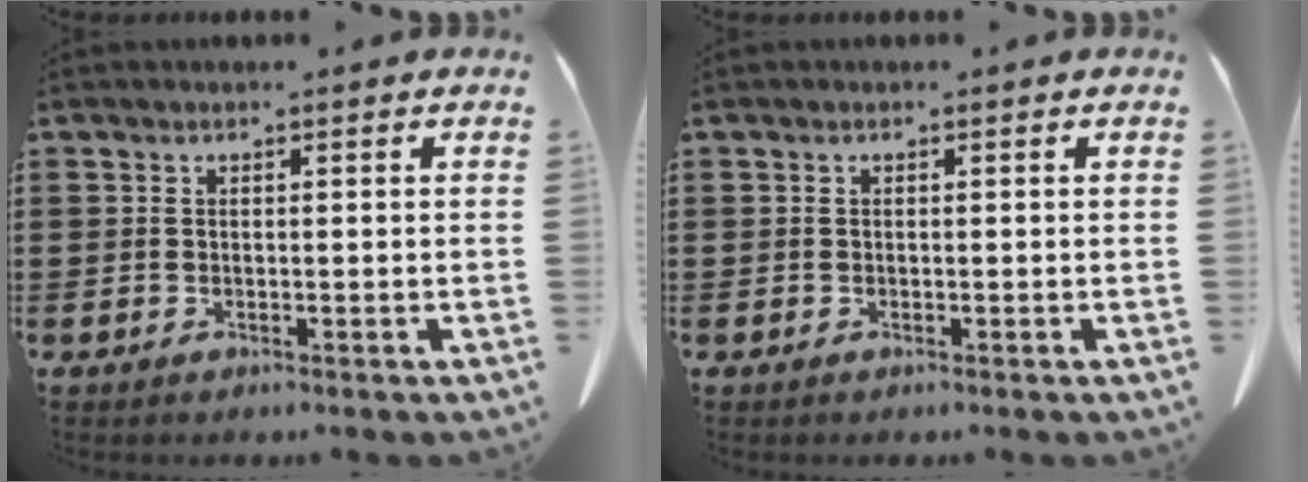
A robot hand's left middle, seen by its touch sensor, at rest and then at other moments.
{"total": 0.0}